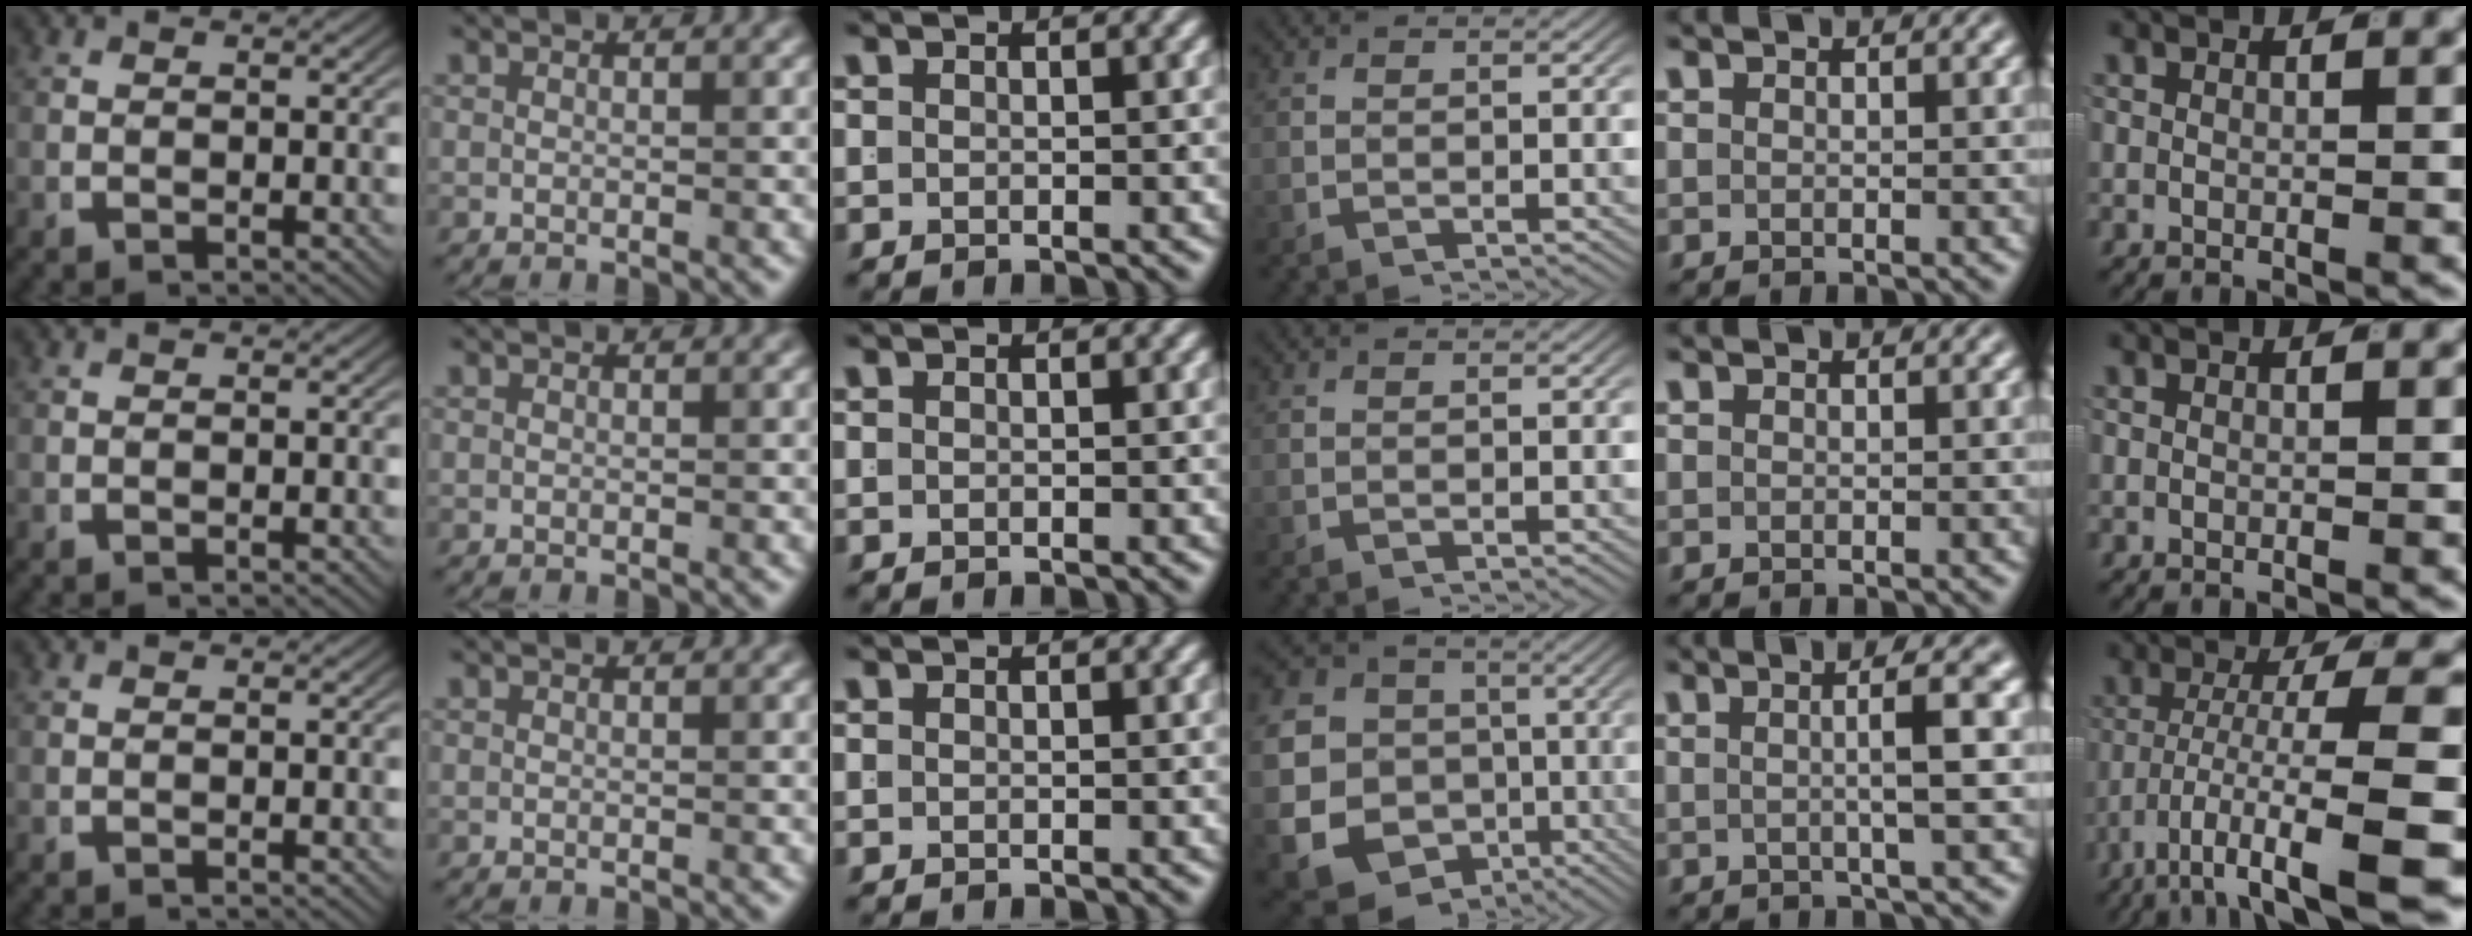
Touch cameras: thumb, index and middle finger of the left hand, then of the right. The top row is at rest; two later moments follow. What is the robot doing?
{"motion": "lift_and_place", "object": "shorts"}